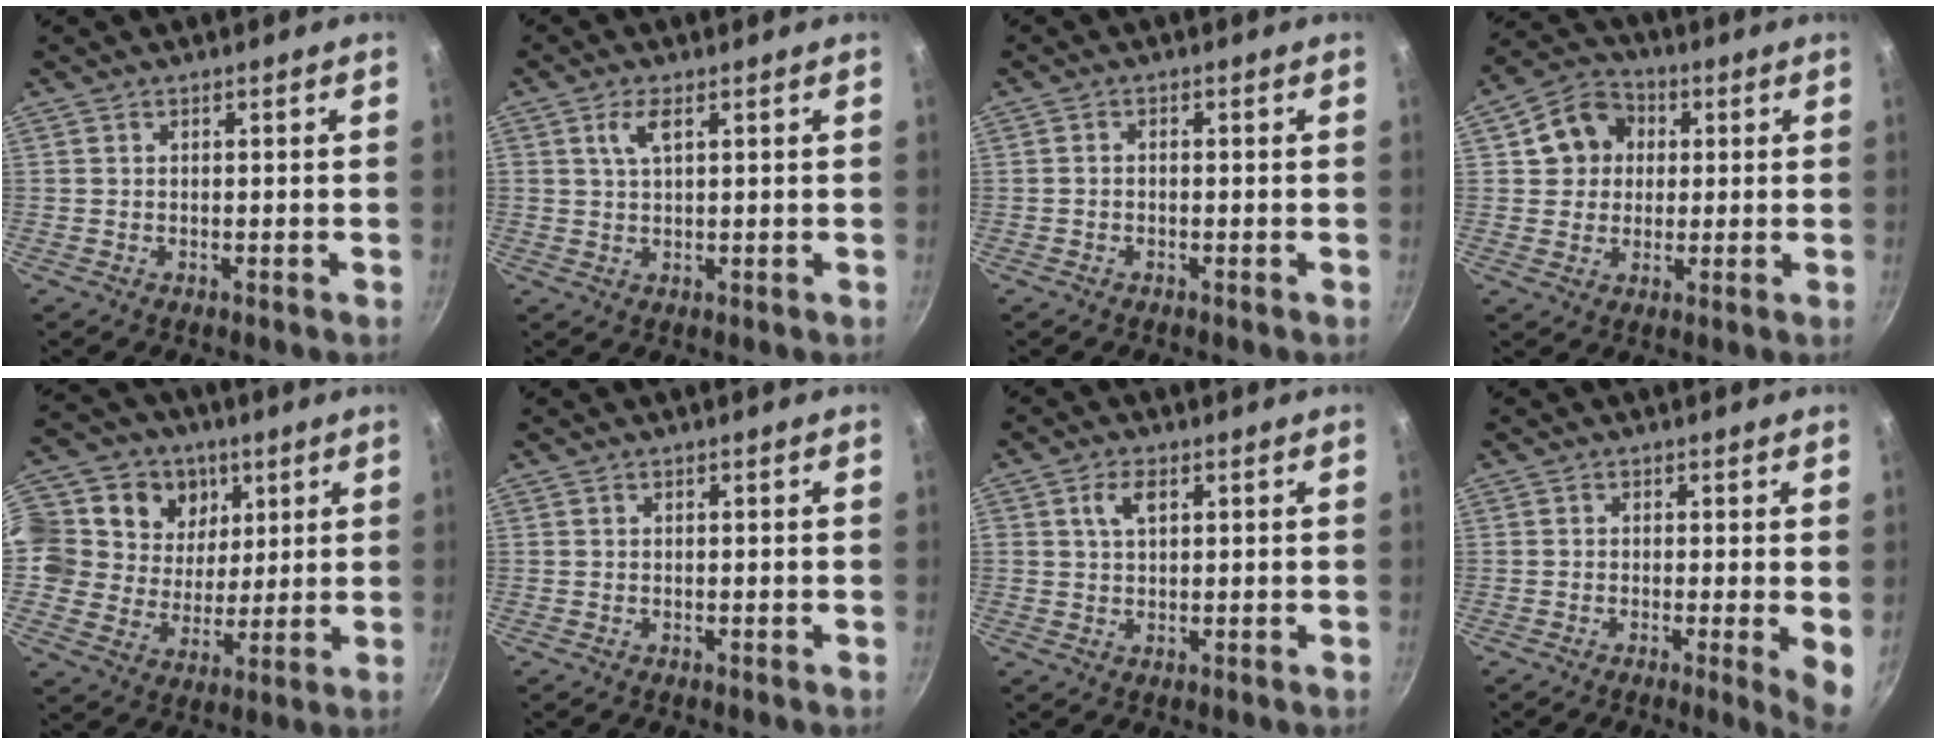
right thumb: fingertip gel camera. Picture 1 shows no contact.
{"total": 3.6, "force": [1.5, 1.4, 2.9], "torque": [-0.054, -0.002, 0.031]}
{"total": 0.9, "force": [-0.5, 0.6, 0.6], "torque": [-0.014, 0.009, -0.009]}
{"total": 9.4, "force": [2.0, 8.3, 4.0], "torque": [-0.033, 0.015, 0.022]}
{"total": 18.5, "force": [7.1, 15.1, 8.0], "torque": [-0.134, -0.015, 0.120]}
{"total": 0.0}
{"total": 3.8, "force": [1.4, 2.1, 2.8], "torque": [-0.041, 0.001, 0.027]}
{"total": 4.8, "force": [-0.5, 0.6, 4.7], "torque": [-0.061, -0.010, -0.009]}